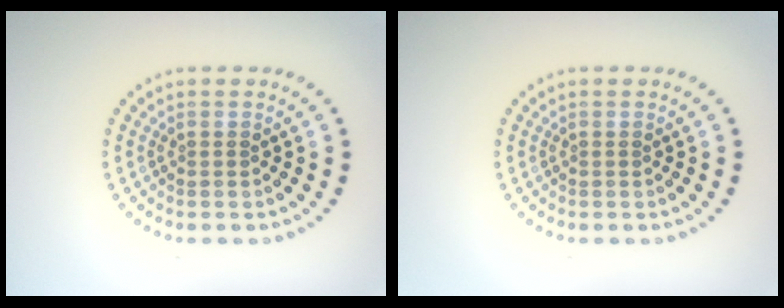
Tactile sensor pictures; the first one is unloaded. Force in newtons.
{"total": 0.0}